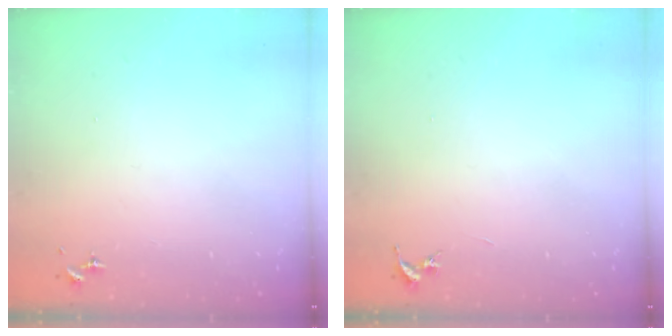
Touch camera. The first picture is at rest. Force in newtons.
{"total": 0.0}